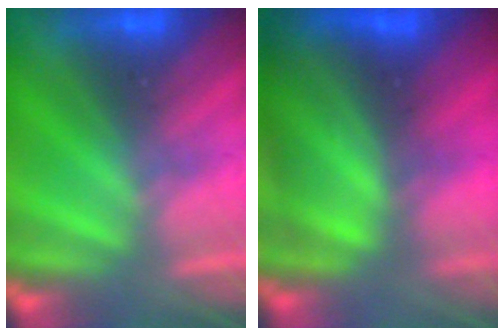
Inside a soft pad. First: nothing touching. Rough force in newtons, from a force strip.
{"total": 8.4}